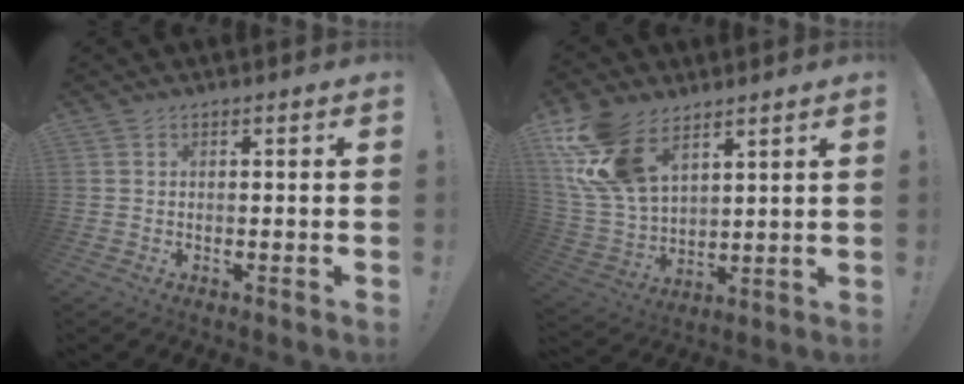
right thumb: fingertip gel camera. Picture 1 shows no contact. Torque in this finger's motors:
{"motor_torque": [0.27, 0.50, 0.82, 0.15, 0.14]}